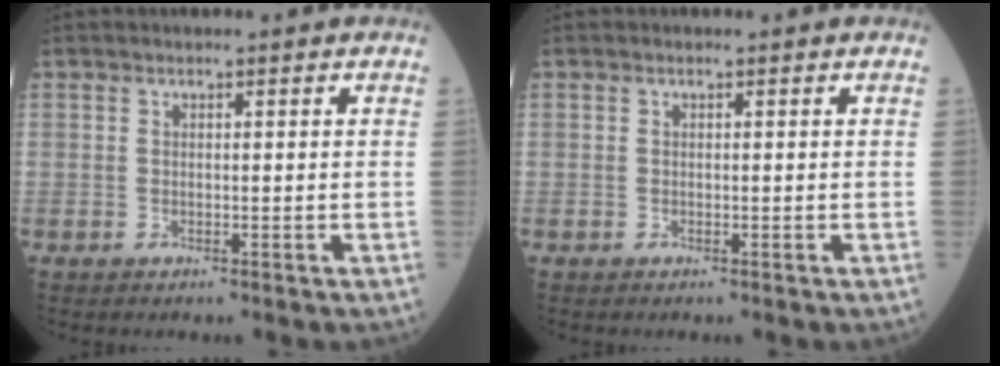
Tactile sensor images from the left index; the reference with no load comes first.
{"total": 0.0}